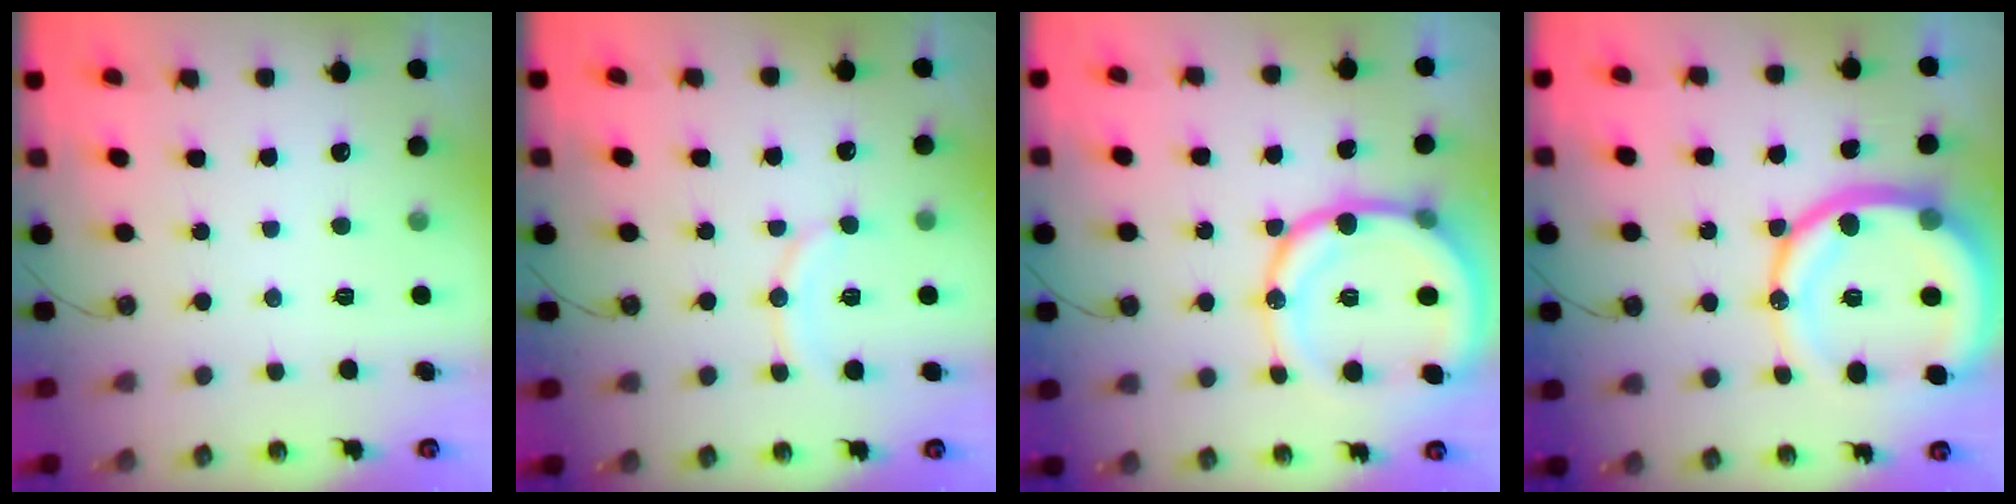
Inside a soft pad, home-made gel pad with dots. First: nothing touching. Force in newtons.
{"total": 8.9, "press": 8.7, "slide": 1.7}
{"total": 20.6, "press": 20.2, "slide": 3.9}
{"total": 21.2, "press": 21.0, "slide": 3.0}